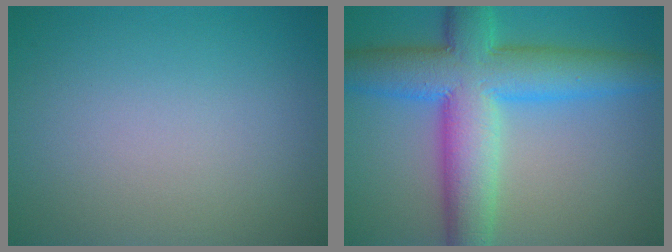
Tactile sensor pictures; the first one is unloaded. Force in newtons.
{"total": 10.7, "press": 10.7, "slide": 0.1}